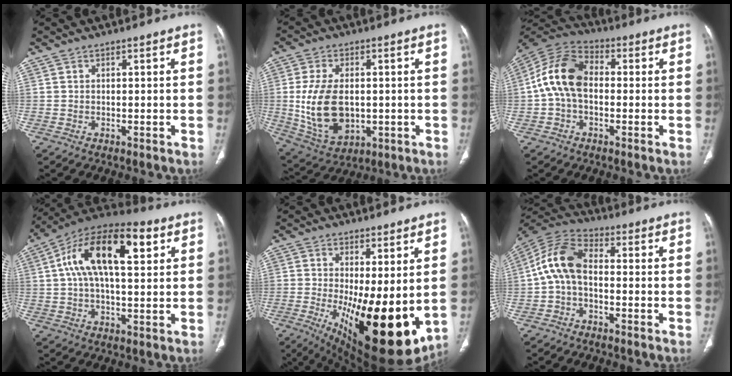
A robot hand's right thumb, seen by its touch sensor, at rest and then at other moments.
{"total": 14.3, "force": [-0.4, 8.8, 11.2], "torque": [-0.211, -0.007, 0.015]}
{"total": 11.9, "force": [-0.3, 7.9, 9.0], "torque": [-0.169, 0.032, -0.017]}
{"total": 18.3, "force": [5.2, 8.3, 15.5], "torque": [-0.255, 0.026, 0.076]}
{"total": 19.8, "force": [-2.3, 7.2, 18.3], "torque": [-0.254, -0.041, -0.006]}
{"total": 9.8, "force": [-0.8, 5.8, 7.9], "torque": [-0.157, 0.031, -0.028]}